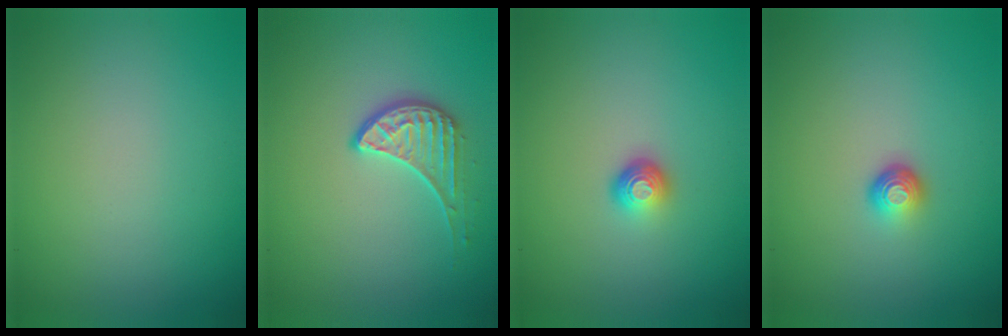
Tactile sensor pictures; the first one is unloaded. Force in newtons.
{"total": 2.3, "press": 1.7, "slide": 1.5}
{"total": 1.6, "press": 1.1, "slide": 1.2}
{"total": 1.6, "press": 1.0, "slide": 1.2}